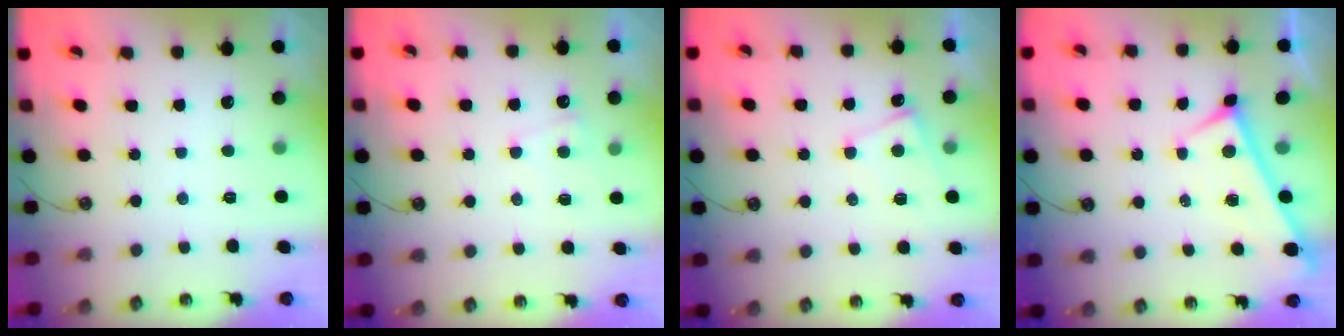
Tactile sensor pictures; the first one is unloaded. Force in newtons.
{"total": 2.1, "press": 2.0, "slide": 0.5}
{"total": 2.6, "press": 2.5, "slide": 0.5}
{"total": 0.0}